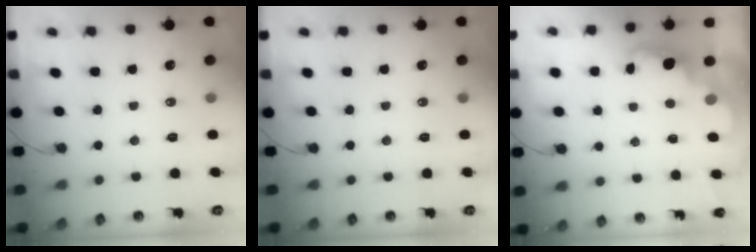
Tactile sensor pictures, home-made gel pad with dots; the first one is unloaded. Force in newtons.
{"total": 0.0}
{"total": 2.4, "press": 2.3, "slide": 0.5}